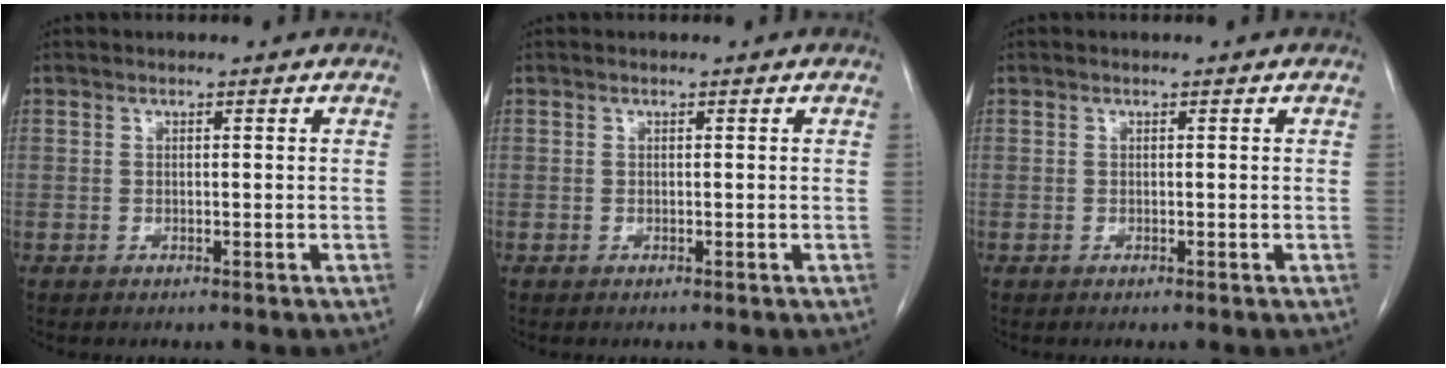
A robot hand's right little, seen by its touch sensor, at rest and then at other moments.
{"total": 0.0}
{"total": 0.0}